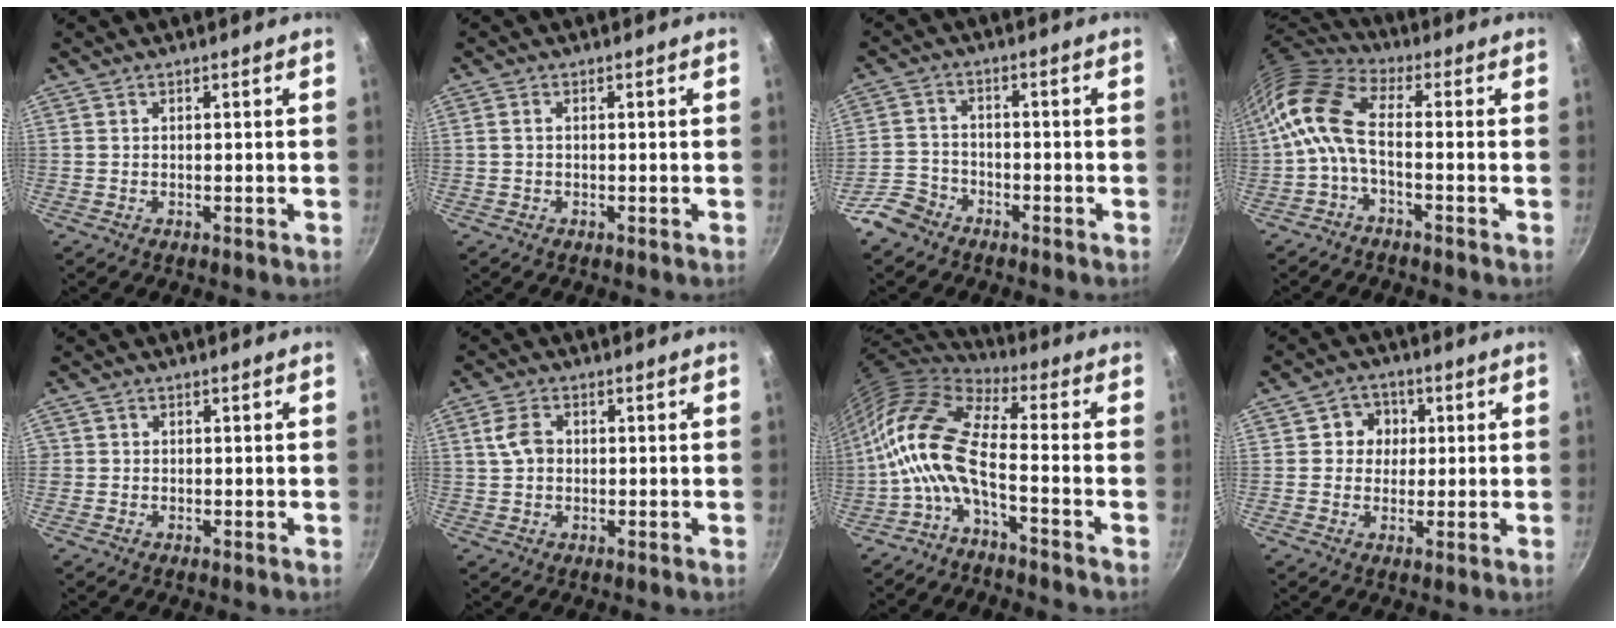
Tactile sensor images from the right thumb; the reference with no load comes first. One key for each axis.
{"total": 0.9, "fx": 0.0, "fy": 0.5, "fz": 0.7, "tx": -0.014, "ty": 0.004, "tz": 0.000}
{"total": 5.4, "fx": -4.0, "fy": 3.4, "fz": 1.3, "tx": -0.018, "ty": 0.041, "tz": -0.080}
{"total": 9.9, "fx": -1.8, "fy": 4.7, "fz": 8.6, "tx": -0.188, "ty": 0.033, "tz": -0.052}
{"total": 1.1, "fx": -0.1, "fy": 1.1, "fz": 0.2, "tx": 0.004, "ty": 0.003, "tz": -0.003}
{"total": 4.6, "fx": 0.6, "fy": 3.4, "fz": 3.1, "tx": -0.052, "ty": 0.007, "tz": 0.006}
{"total": 13.0, "fx": -3.5, "fy": 4.7, "fz": 11.6, "tx": -0.239, "ty": 0.041, "tz": -0.084}
{"total": 5.4, "fx": 0.9, "fy": 5.1, "fz": 1.7, "tx": 0.013, "ty": 0.004, "tz": 0.005}